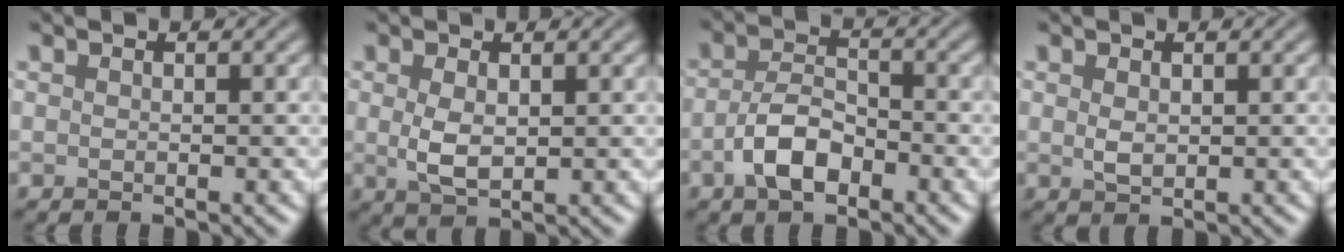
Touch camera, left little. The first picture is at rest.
{"total": 2.7, "force": [0.4, 1.4, 2.3], "torque": [-0.052, -0.004, 0.011]}
{"total": 4.2, "force": [-1.9, 2.2, 3.0], "torque": [-0.056, 0.005, -0.041]}
{"total": 1.4, "force": [0.3, 0.9, 1.0], "torque": [-0.024, -0.002, 0.009]}